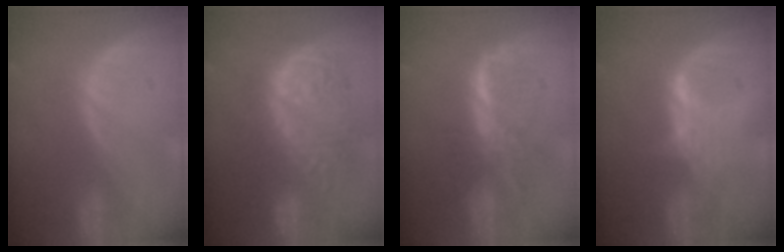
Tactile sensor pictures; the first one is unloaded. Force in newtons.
{"total": 12.1, "press": 12.0, "slide": 1.1}
{"total": 6.8, "press": 6.4, "slide": 2.3}
{"total": 2.9, "press": 2.9, "slide": 0.4}